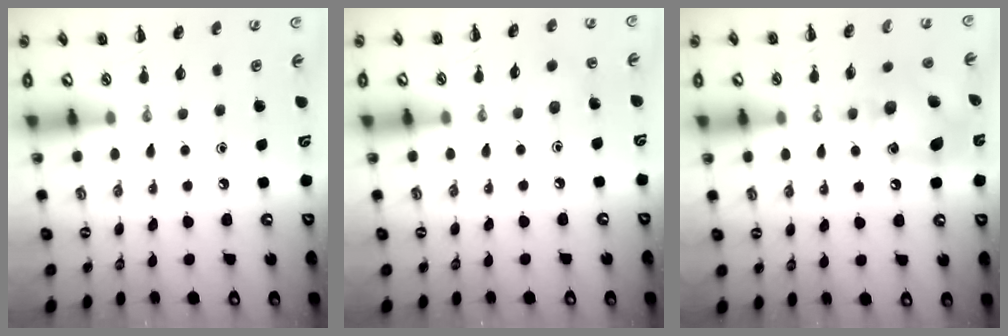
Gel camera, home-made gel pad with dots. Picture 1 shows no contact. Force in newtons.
{"total": 4.4, "press": 4.2, "slide": 1.3}
{"total": 12.1, "press": 12.0, "slide": 1.6}